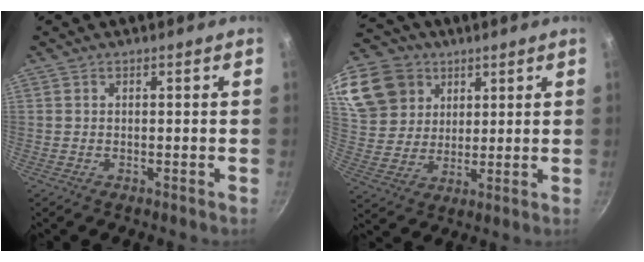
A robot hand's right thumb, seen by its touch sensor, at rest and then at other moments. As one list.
[{"total": 19.2, "force": [9.6, 14.8, 7.6], "torque": [-0.177, -0.002, 0.189]}]